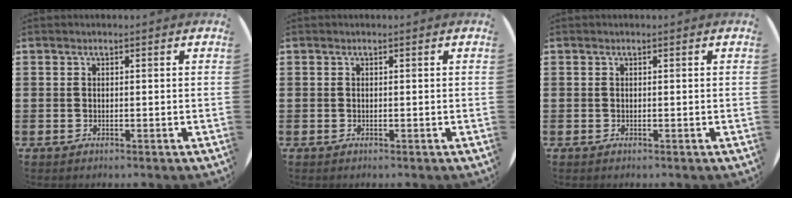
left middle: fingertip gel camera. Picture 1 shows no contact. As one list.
[{"total": 0.0}, {"total": 0.0}]